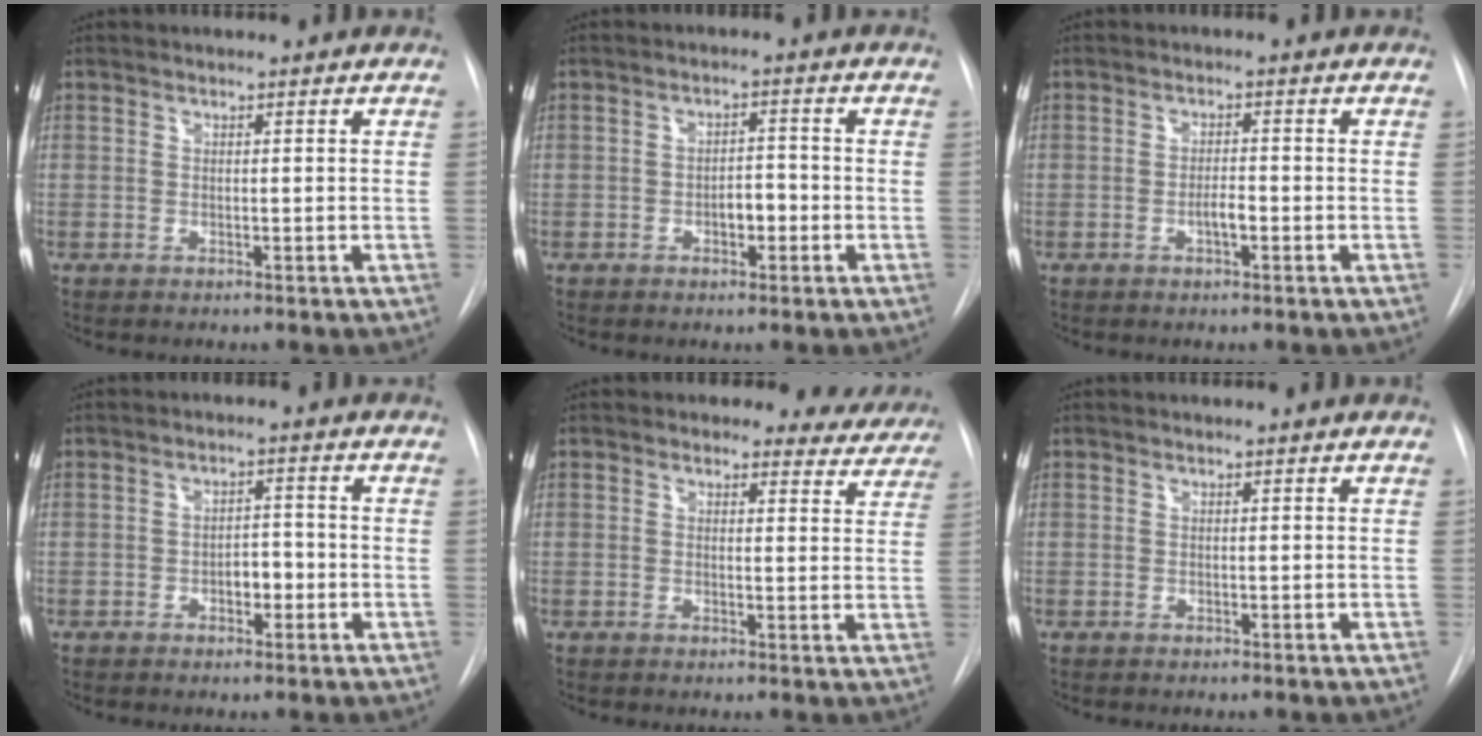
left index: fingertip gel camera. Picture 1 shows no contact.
{"total": 2.9, "force": [-1.1, 1.4, 2.3], "torque": [-0.029, 0.007, -0.016]}
{"total": 2.1, "force": [-0.8, 0.5, 1.8], "torque": [-0.030, 0.002, -0.015]}
{"total": 3.1, "force": [-1.1, 1.6, 2.4], "torque": [-0.028, 0.007, -0.016]}
{"total": 6.9, "force": [6.2, 3.1, 0.0], "torque": [0.037, -0.013, 0.039]}
{"total": 0.0}